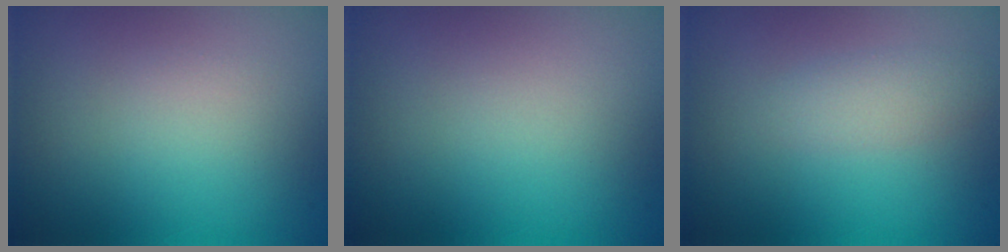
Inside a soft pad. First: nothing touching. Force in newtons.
{"total": 0.0}
{"total": 1.7, "press": 1.7, "slide": 0.1}